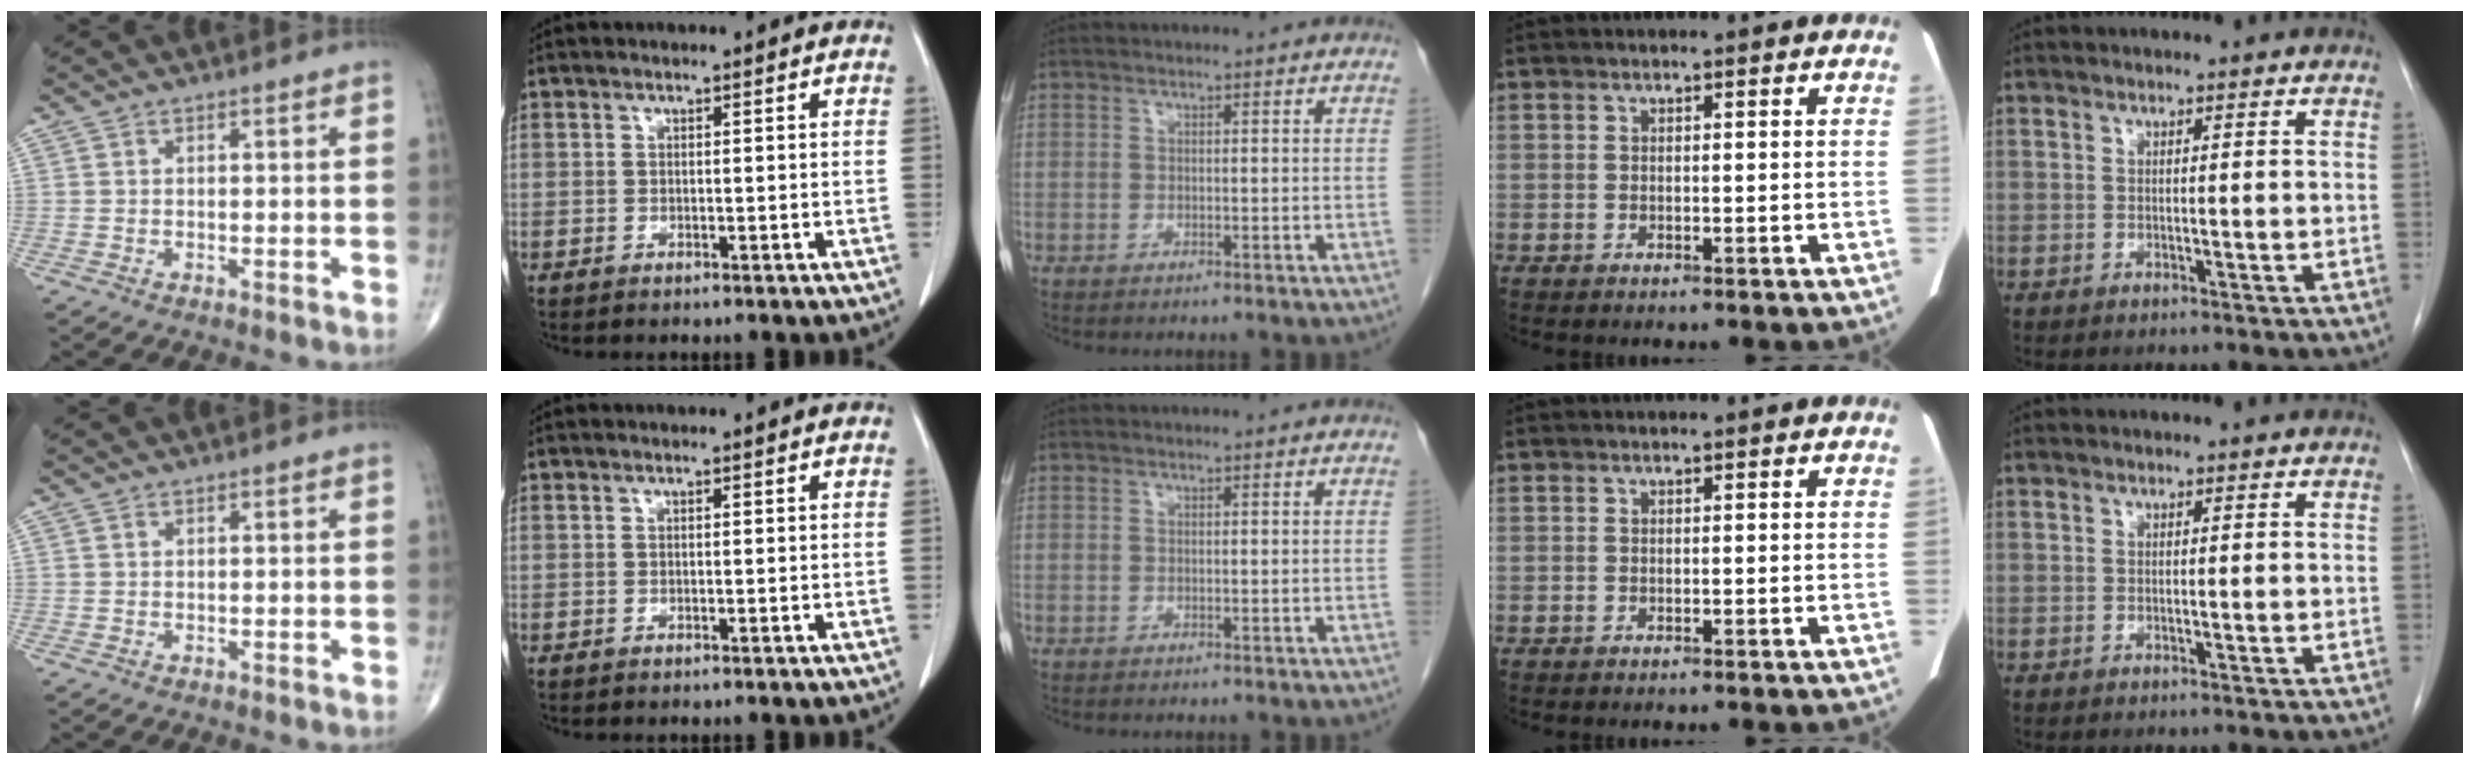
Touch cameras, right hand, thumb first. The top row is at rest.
{}